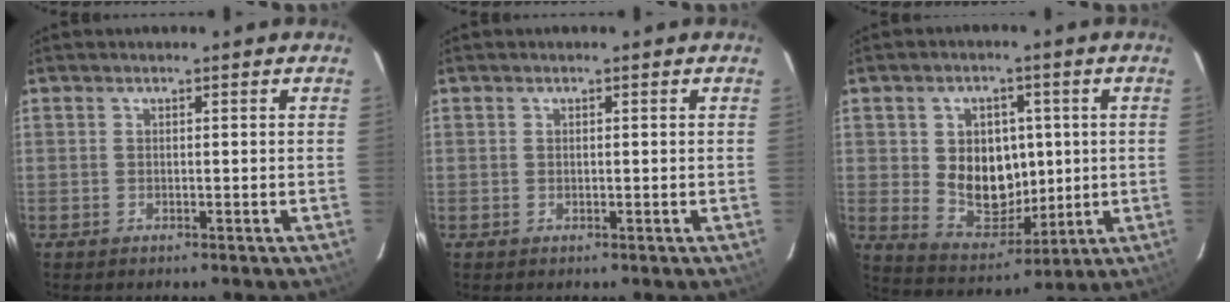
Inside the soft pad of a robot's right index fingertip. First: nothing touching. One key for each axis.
{"total": 0.5, "fx": 0.2, "fy": 0.3, "fz": 0.4, "tx": -0.007, "ty": 0.002, "tz": 0.004}
{"total": 11.6, "fx": 0.9, "fy": 9.1, "fz": 7.2, "tx": -0.139, "ty": 0.002, "tz": 0.039}